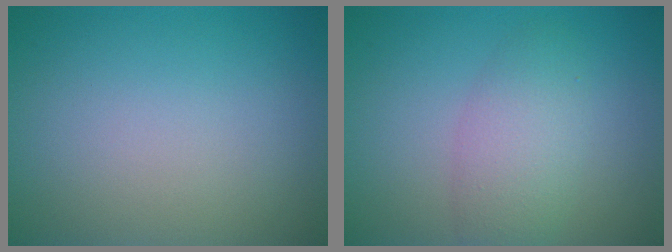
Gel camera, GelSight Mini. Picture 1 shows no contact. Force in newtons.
{"total": 3.5, "press": 3.5, "slide": 0.1}